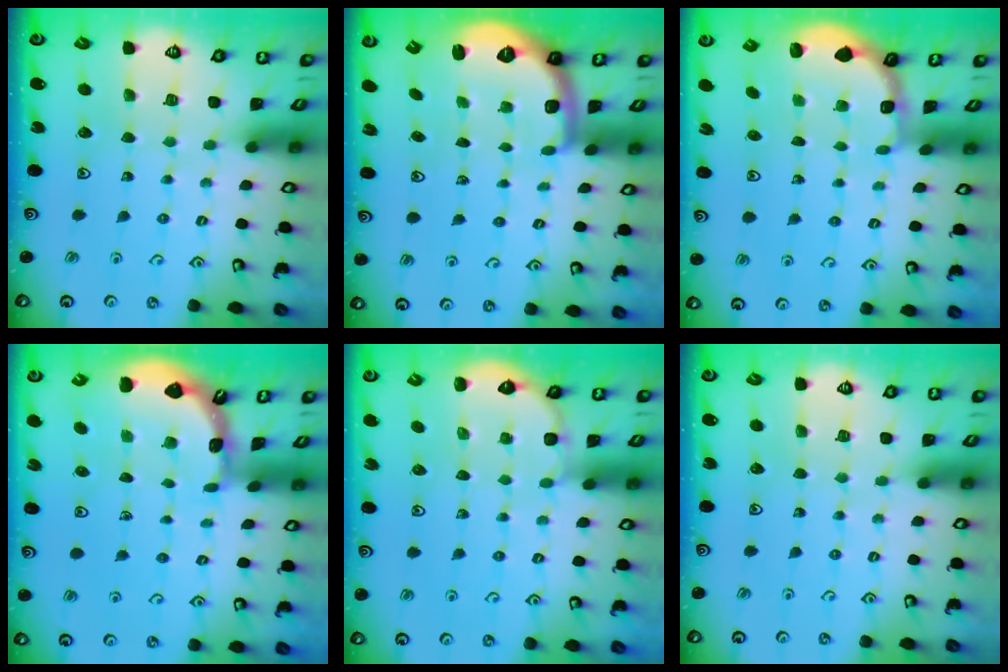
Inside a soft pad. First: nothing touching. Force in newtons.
{"total": 1.9, "press": 1.8, "slide": 0.5}
{"total": 1.9, "press": 1.8, "slide": 0.7}
{"total": 1.8, "press": 1.8, "slide": 0.2}
{"total": 4.1, "press": 3.7, "slide": 1.8}
{"total": 0.0}